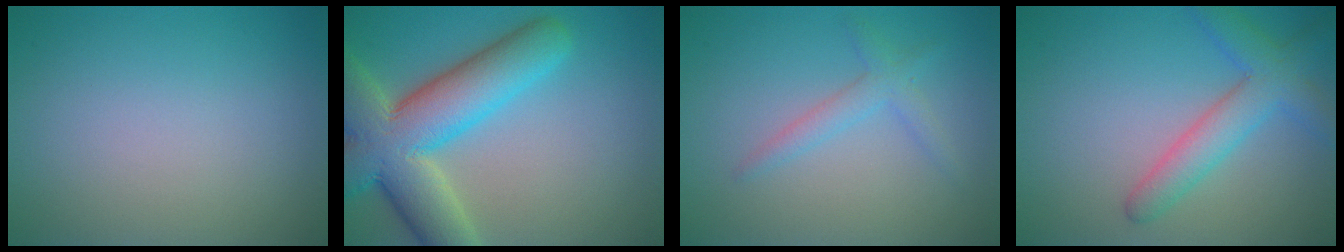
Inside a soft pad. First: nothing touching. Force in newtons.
{"total": 10.9, "press": 10.9, "slide": 0.8}
{"total": 2.0, "press": 2.0, "slide": 0.2}
{"total": 4.2, "press": 4.2, "slide": 0.2}